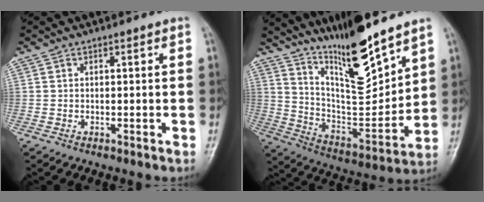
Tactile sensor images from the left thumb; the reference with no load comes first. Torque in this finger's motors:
{"motor_torque": [0.47, 0.30, 1.13, -1.65, 0.13]}